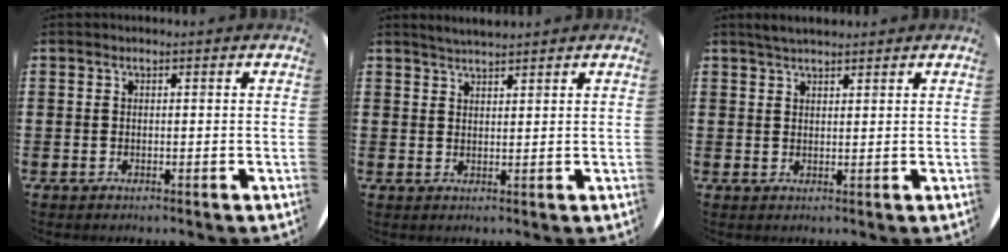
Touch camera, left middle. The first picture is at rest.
{"total": 2.3, "force": [2.2, 0.1, 0.4], "torque": [-0.011, 0.002, 0.042]}
{"total": 2.4, "force": [2.2, 0.5, 0.6], "torque": [-0.016, 0.003, 0.042]}